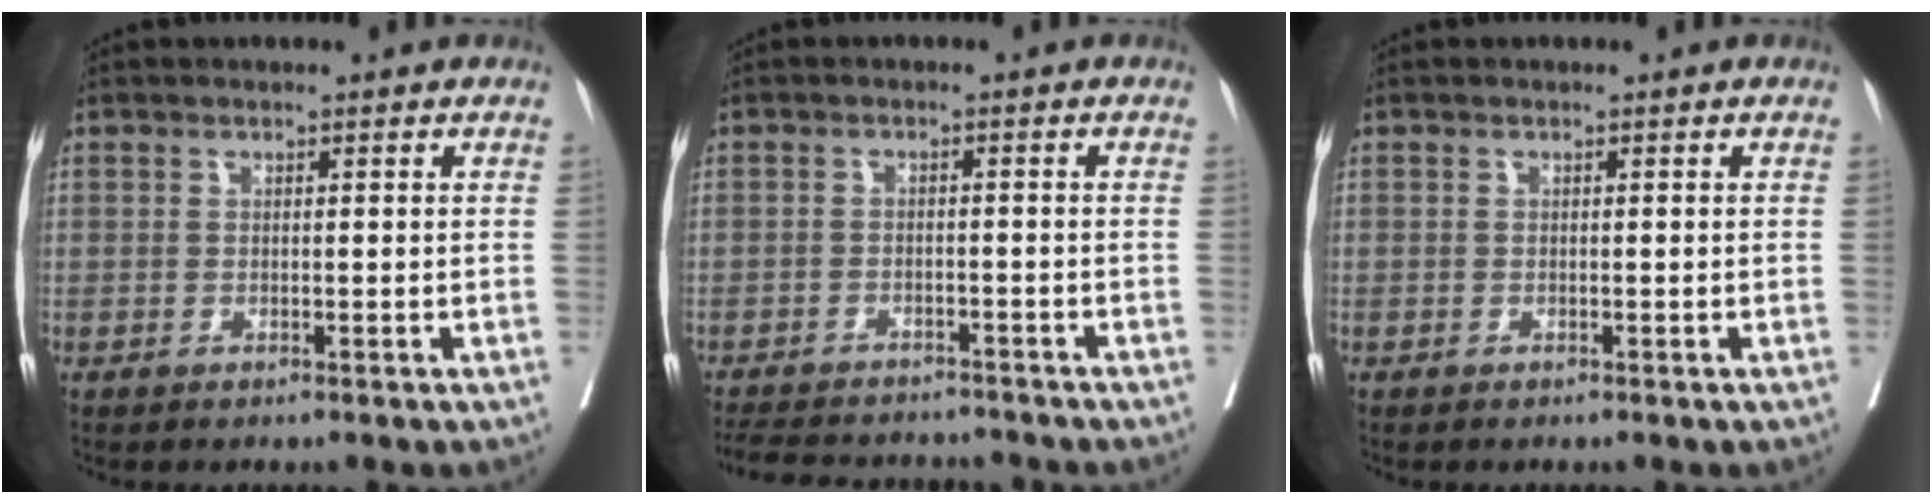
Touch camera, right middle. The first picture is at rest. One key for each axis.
{"total": 12.3, "fx": -11.3, "fy": 3.1, "fz": 3.8, "tx": -0.076, "ty": 0.000, "tz": -0.152}
{"total": 0.0}